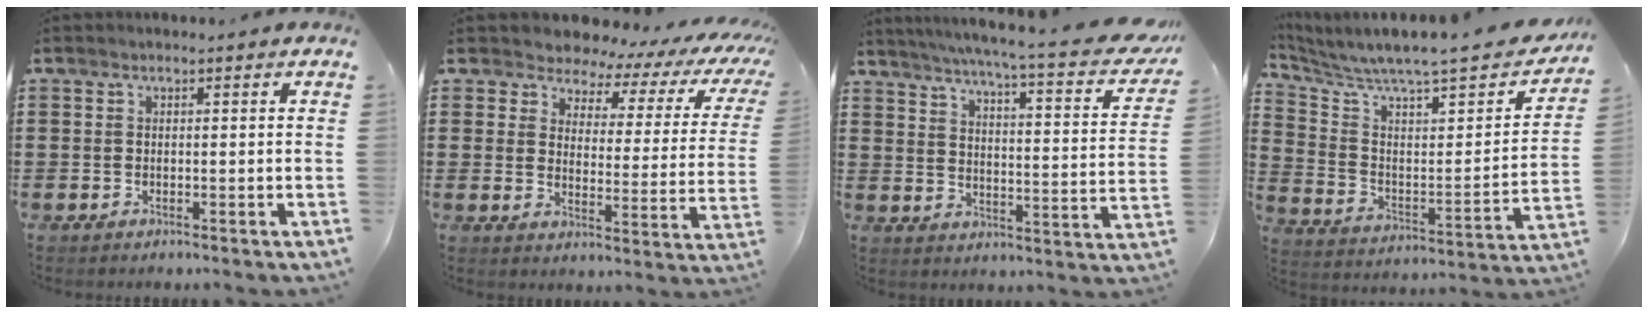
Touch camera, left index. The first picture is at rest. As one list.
[{"total": 4.6, "force": [4.1, 1.9, 0.7], "torque": [-0.037, -0.031, 0.064]}, {"total": 5.8, "force": [4.7, -0.5, 3.3], "torque": [-0.077, -0.043, 0.073]}, {"total": 5.7, "force": [4.7, 0.5, 3.1], "torque": [-0.085, -0.045, 0.073]}]